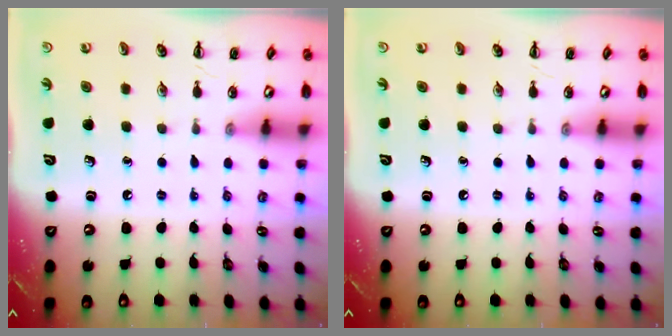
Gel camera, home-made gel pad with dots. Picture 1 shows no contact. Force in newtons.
{"total": 0.0}